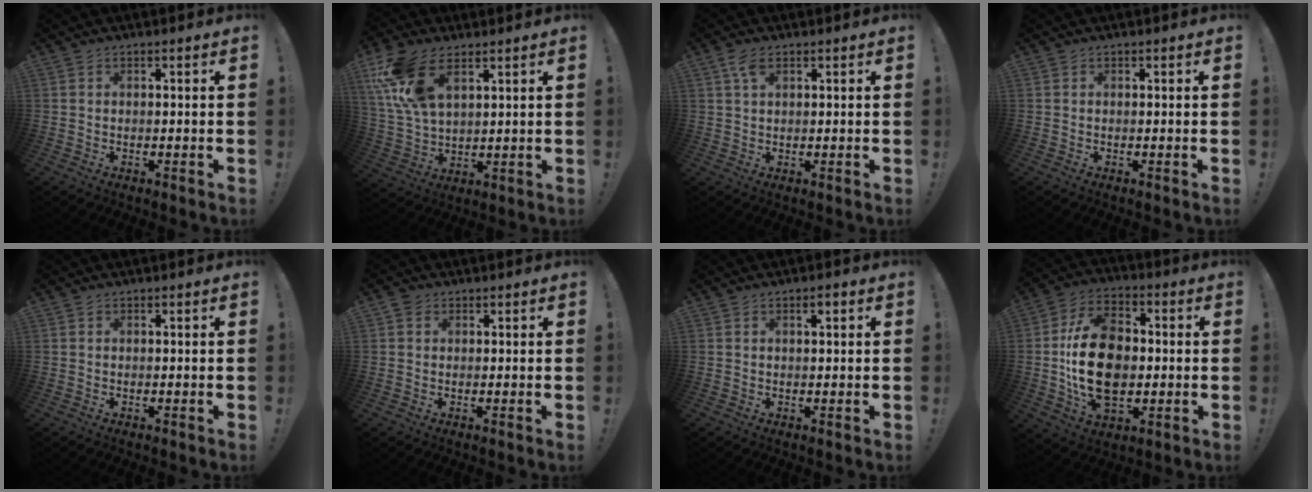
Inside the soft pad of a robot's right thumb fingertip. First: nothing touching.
{"total": 15.3, "force": [7.5, 8.5, 10.2], "torque": [-0.210, -0.019, 0.142]}
{"total": 3.8, "force": [1.8, 1.8, 2.8], "torque": [-0.055, -0.002, 0.033]}
{"total": 0.0}
{"total": 0.0}
{"total": 2.2, "force": [1.1, 1.8, 0.6], "torque": [-0.011, -0.001, 0.020]}
{"total": 2.0, "force": [1.1, 0.5, 1.6], "torque": [-0.018, -0.002, 0.014]}
{"total": 20.5, "force": [-1.0, 14.2, 14.8], "torque": [-0.248, 0.006, -0.015]}